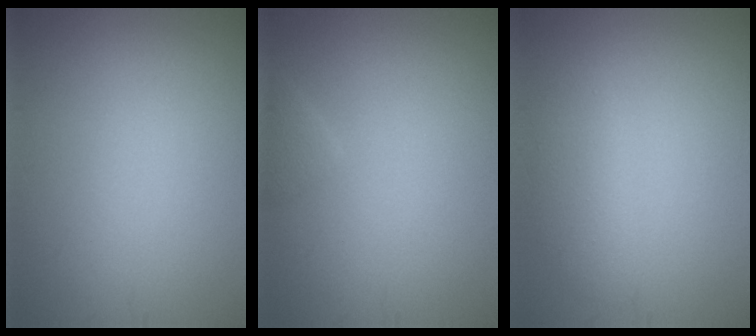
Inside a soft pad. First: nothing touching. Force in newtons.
{"total": 1.0, "press": 1.0, "slide": 0.1}
{"total": 2.3, "press": 2.3, "slide": 0.0}